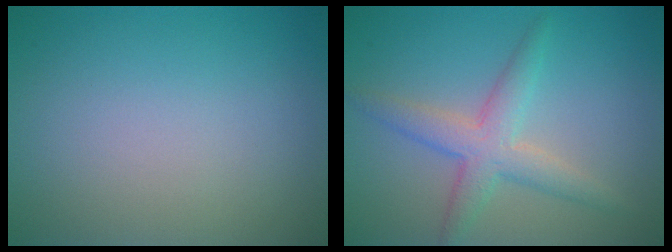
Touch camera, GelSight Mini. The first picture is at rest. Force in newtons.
{"total": 3.7, "press": 3.7, "slide": 0.1}